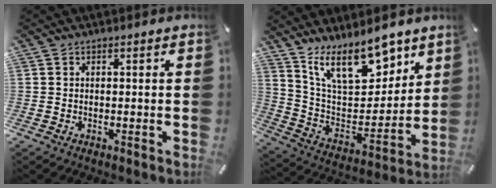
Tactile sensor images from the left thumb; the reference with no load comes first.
{"total": 18.3, "force": [12.9, 8.8, 9.4], "torque": [-0.161, -0.083, 0.232]}